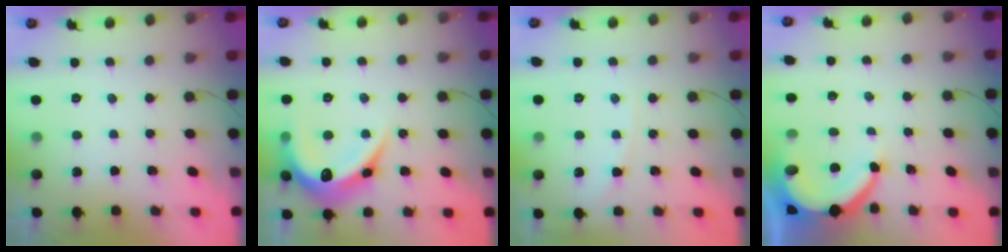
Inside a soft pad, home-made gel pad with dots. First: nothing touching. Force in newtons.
{"total": 18.1, "press": 18.1, "slide": 0.3}
{"total": 4.2, "press": 4.2, "slide": 0.4}
{"total": 7.4, "press": 7.3, "slide": 1.0}